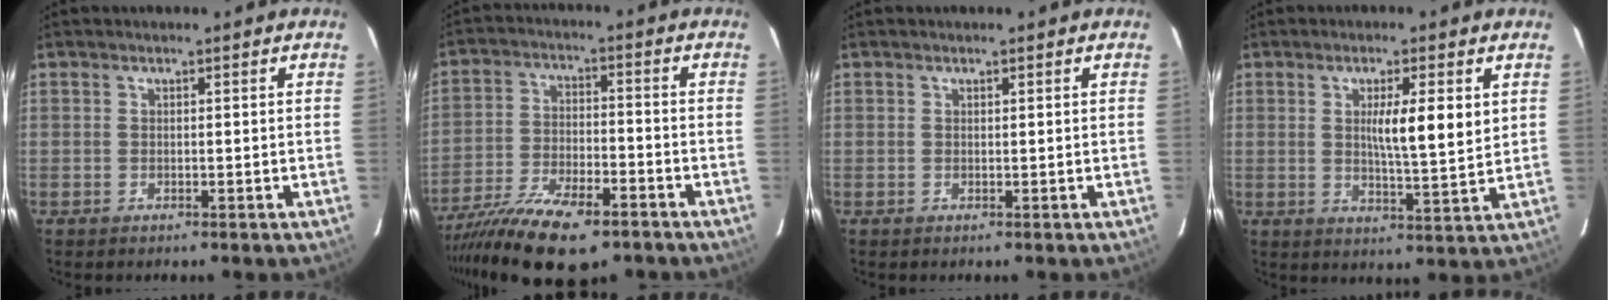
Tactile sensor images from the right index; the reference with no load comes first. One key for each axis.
{"total": 14.5, "fx": -10.9, "fy": 4.0, "fz": 8.7, "tx": -0.162, "ty": -0.018, "tz": -0.188}
{"total": 0.0}
{"total": 7.5, "fx": 2.0, "fy": 0.8, "fz": 7.2, "tx": -0.116, "ty": -0.007, "tz": 0.031}